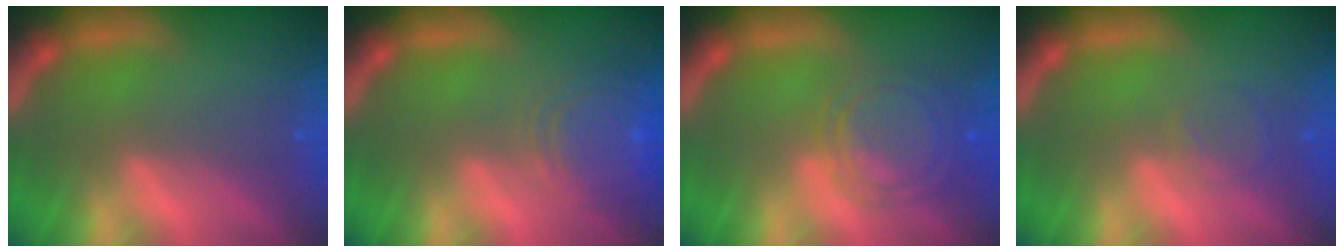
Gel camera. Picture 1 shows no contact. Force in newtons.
{"total": 6.5}
{"total": 6.0}
{"total": 2.0}